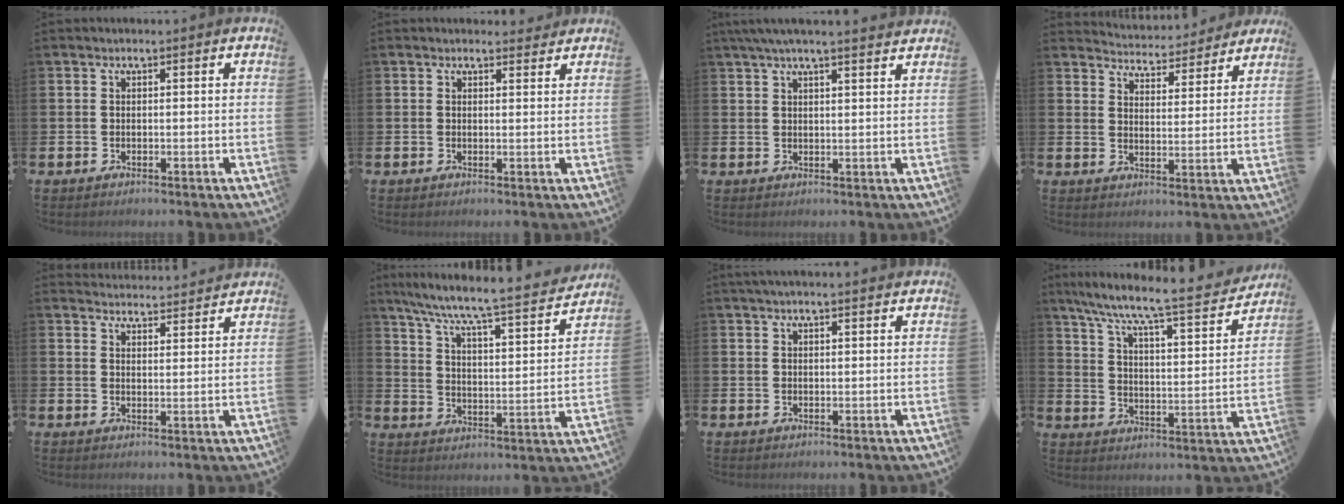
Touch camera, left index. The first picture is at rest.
{"total": 2.4, "force": [2.3, 0.6, -0.1], "torque": [0.007, -0.014, 0.040]}
{"total": 4.6, "force": [4.1, 0.0, 1.9], "torque": [-0.047, -0.009, 0.075]}
{"total": 4.9, "force": [4.8, 0.8, -0.2], "torque": [-0.016, -0.042, 0.082]}
{"total": 4.0, "force": [4.0, 0.3, -0.2], "torque": [-0.005, -0.031, 0.071]}
{"total": 7.4, "force": [6.7, 0.4, 3.0], "torque": [-0.092, -0.055, 0.108]}
{"total": 2.2, "force": [2.0, -0.1, 0.8], "torque": [-0.016, -0.003, 0.036]}
{"total": 8.3, "force": [7.3, 0.8, 3.7], "torque": [-0.098, -0.058, 0.117]}